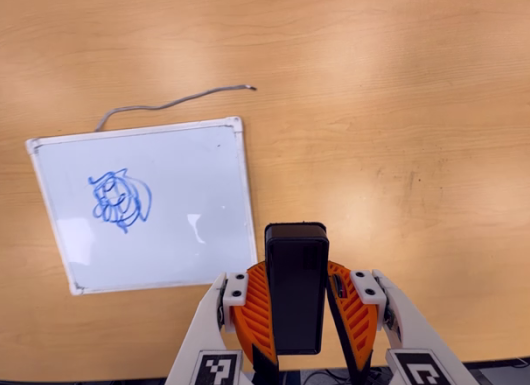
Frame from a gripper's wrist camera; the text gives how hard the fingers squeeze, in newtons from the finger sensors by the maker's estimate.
{"total": 7.9, "left": 7.0, "right": 8.9}